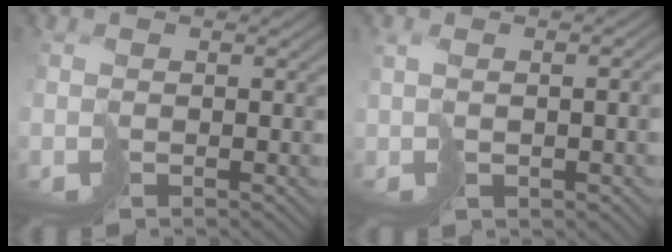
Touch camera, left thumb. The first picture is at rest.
{"total": 3.4, "force": [0.0, 1.4, 3.1], "torque": [-0.059, -0.002, 0.014]}